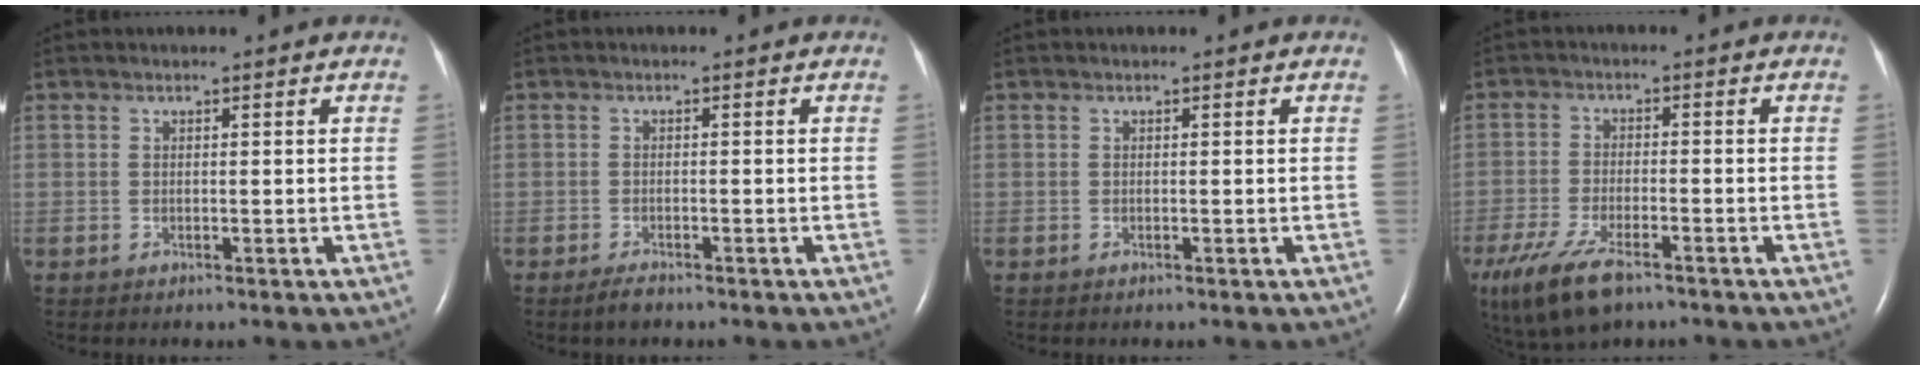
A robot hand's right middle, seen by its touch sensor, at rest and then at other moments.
{"total": 1.8, "force": [-1.5, 0.4, 0.9], "torque": [-0.028, -0.004, -0.024]}
{"total": 0.0}
{"total": 10.6, "force": [-7.0, 3.7, 7.0], "torque": [-0.146, -0.021, -0.122]}